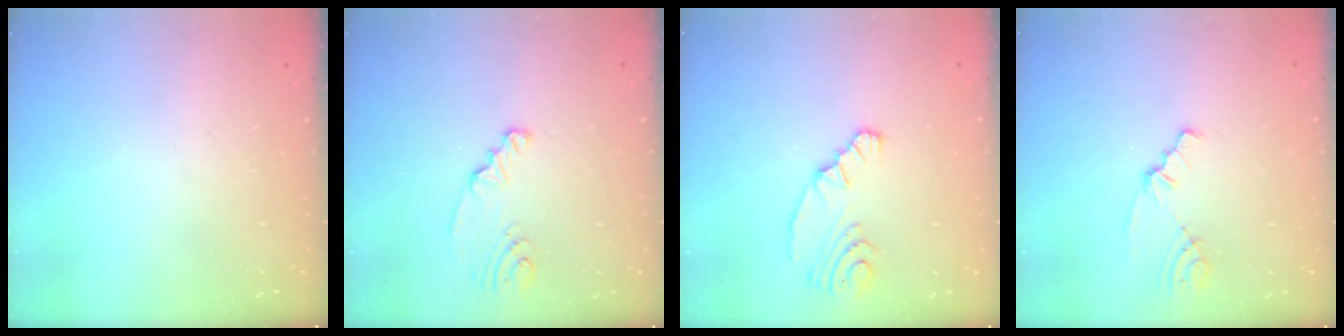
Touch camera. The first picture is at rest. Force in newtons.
{"total": 2.3, "press": 2.3, "slide": 0.3}
{"total": 6.9, "press": 5.3, "slide": 4.3}
{"total": 1.9, "press": 1.9, "slide": 0.2}